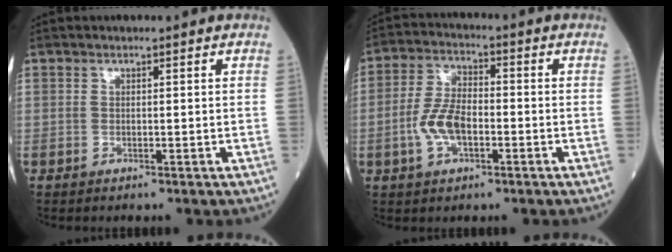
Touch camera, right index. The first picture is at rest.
{"total": 7.3, "force": [-1.9, 3.5, 6.1], "torque": [-0.135, 0.009, -0.039]}